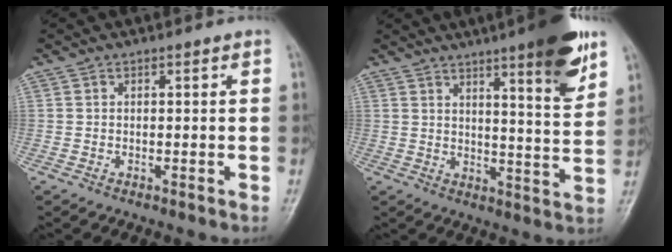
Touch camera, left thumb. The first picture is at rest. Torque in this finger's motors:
{"motor_torque": [1.80, 1.10, 1.37, -1.40, 0.32]}